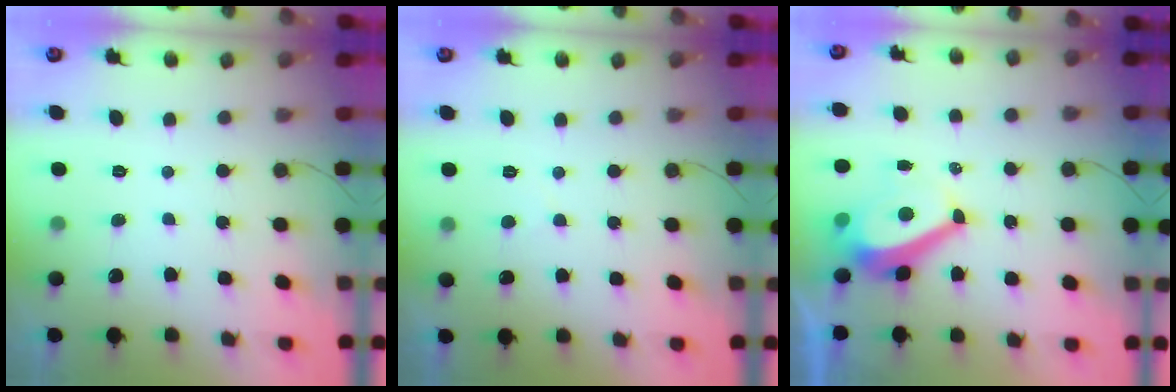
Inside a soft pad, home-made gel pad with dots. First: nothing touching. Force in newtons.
{"total": 1.5, "press": 1.5, "slide": 0.4}
{"total": 7.1, "press": 7.1, "slide": 0.8}